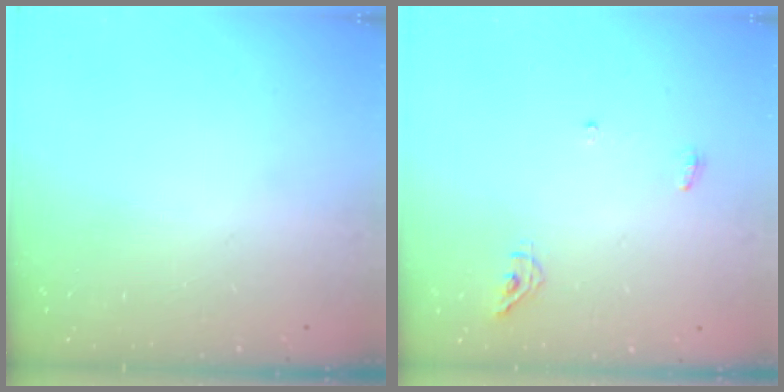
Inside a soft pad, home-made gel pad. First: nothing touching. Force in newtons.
{"total": 5.1, "press": 5.0, "slide": 0.8}